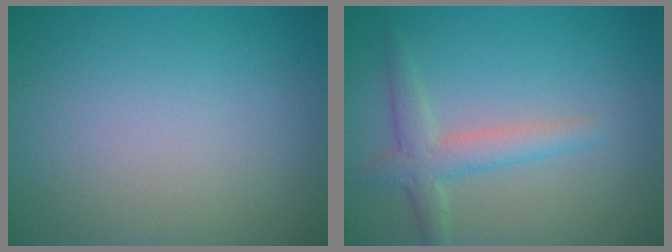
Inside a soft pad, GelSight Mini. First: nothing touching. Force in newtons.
{"total": 2.9, "press": 2.9, "slide": 0.1}